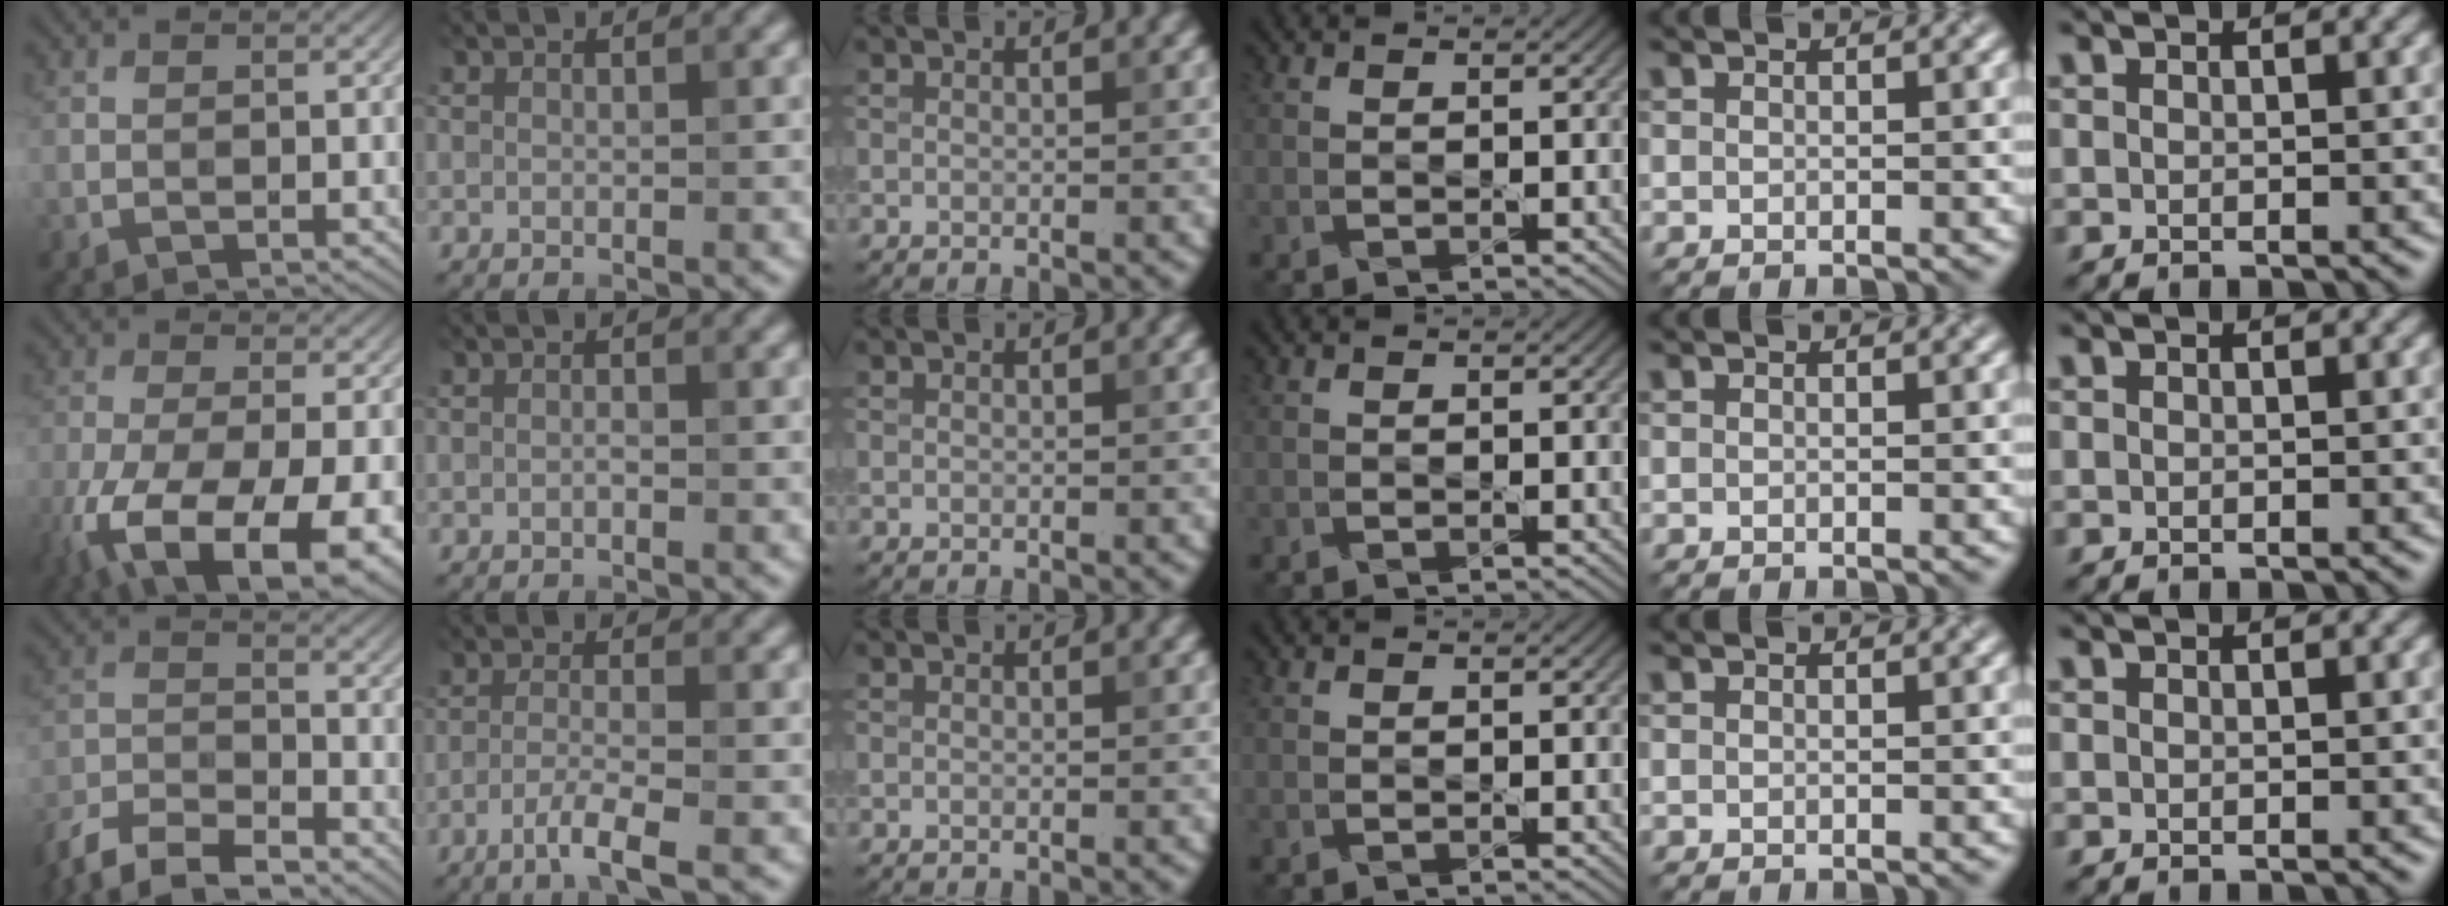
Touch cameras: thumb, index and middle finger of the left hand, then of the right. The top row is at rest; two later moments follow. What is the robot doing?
{"motion": "pour", "object": "bucket"}